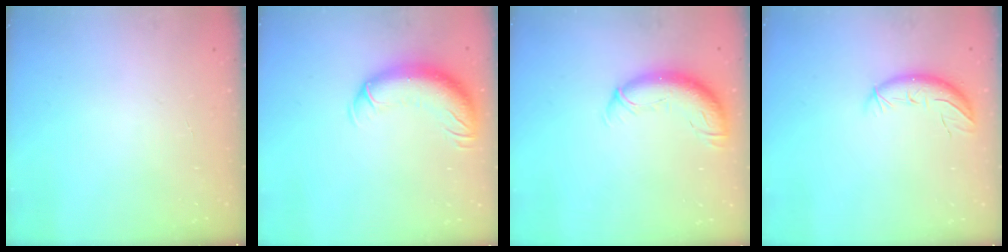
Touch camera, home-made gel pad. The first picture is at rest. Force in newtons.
{"total": 13.5, "press": 13.2, "slide": 2.9}
{"total": 11.5, "press": 11.2, "slide": 2.8}
{"total": 9.6, "press": 9.3, "slide": 2.5}